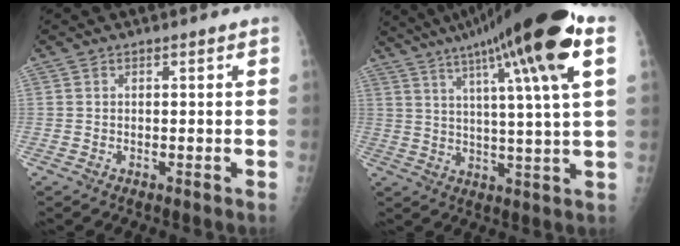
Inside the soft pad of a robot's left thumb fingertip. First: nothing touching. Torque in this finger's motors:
{"motor_torque": [1.54, -0.27, 1.89, -0.88, 0.37]}